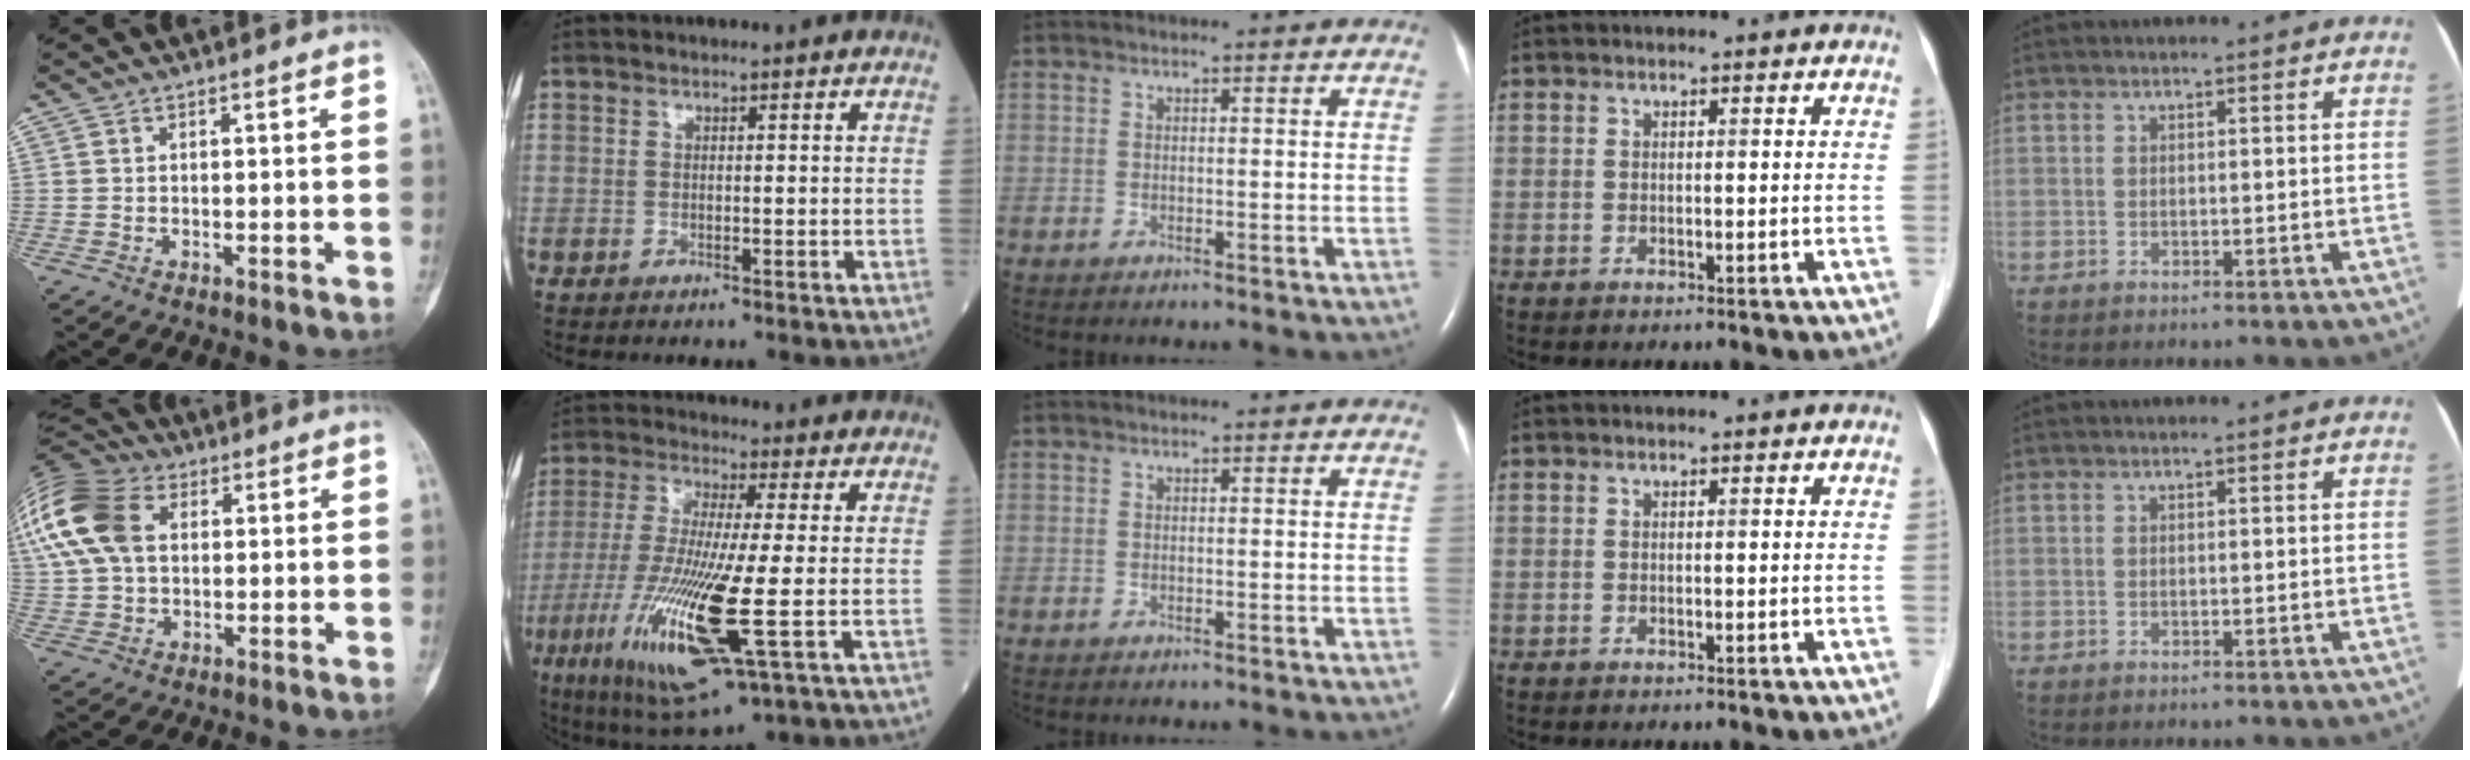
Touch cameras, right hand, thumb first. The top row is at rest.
{"thumb": {"total": 21.2, "force": [6.1, 14.4, 14.2], "torque": [-0.334, 0.042, 0.110]}, "index": {"total": 16.8, "force": [-4.5, 1.5, 16.2], "torque": [-0.344, -0.036, -0.076]}}